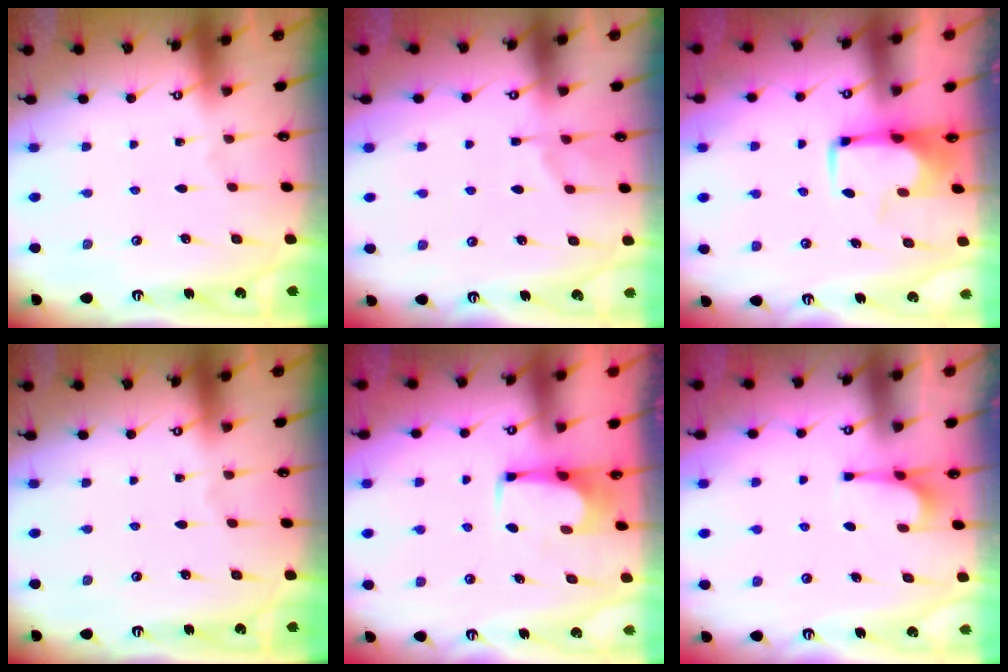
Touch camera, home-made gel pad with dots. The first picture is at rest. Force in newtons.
{"total": 1.7, "press": 1.4, "slide": 0.9}
{"total": 1.0, "press": 0.8, "slide": 0.6}
{"total": 0.0}
{"total": 3.7, "press": 3.7, "slide": 0.2}
{"total": 2.2, "press": 2.2, "slide": 0.5}